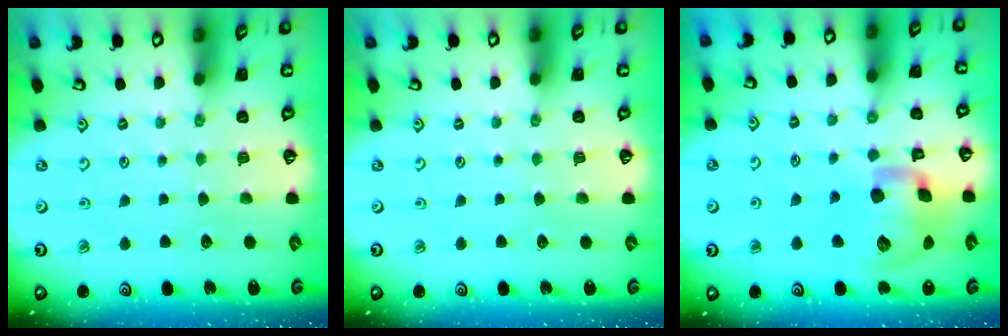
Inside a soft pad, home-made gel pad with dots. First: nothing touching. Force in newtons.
{"total": 0.0}
{"total": 16.9, "press": 16.7, "slide": 2.6}